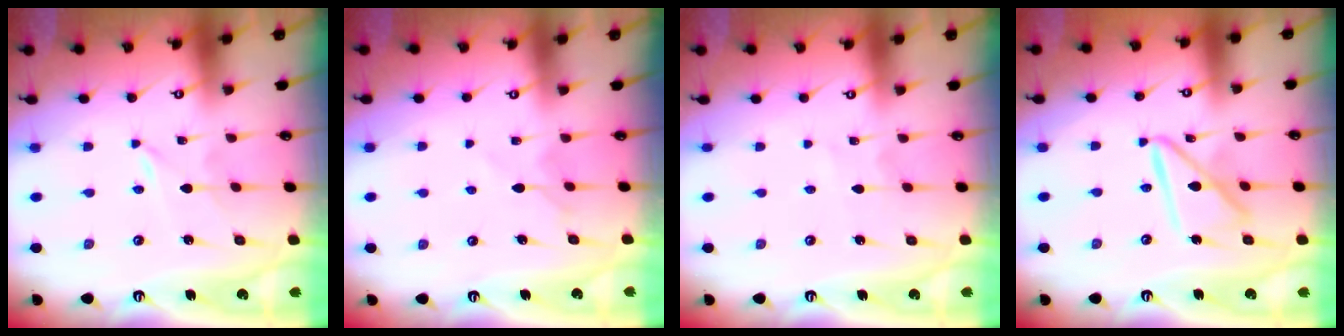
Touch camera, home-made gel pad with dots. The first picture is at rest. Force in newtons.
{"total": 4.6, "press": 4.6, "slide": 0.6}
{"total": 1.5, "press": 1.5, "slide": 0.2}
{"total": 12.7, "press": 12.7, "slide": 1.3}